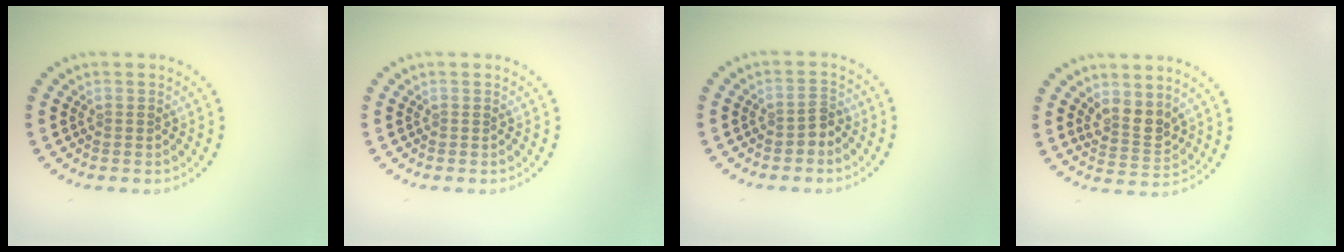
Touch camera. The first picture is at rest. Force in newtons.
{"total": 0.0}
{"total": 1.4, "press": 1.2, "slide": 0.7}
{"total": 2.6, "press": 2.3, "slide": 1.2}